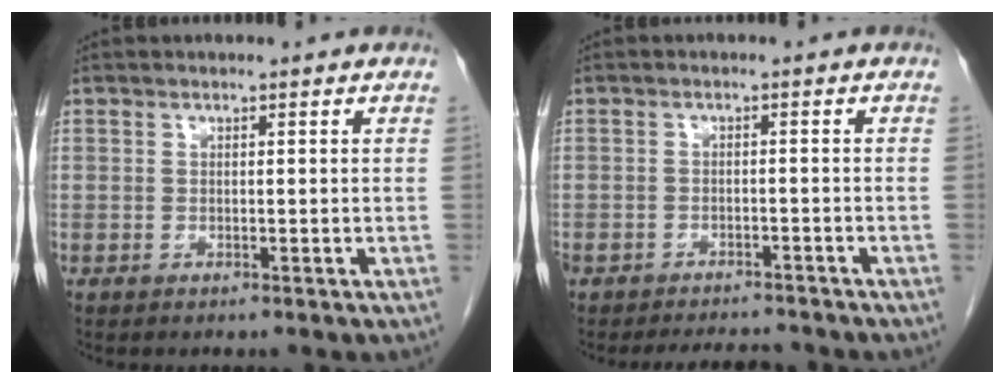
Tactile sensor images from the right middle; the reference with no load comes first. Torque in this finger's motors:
{"motor_torque": [0.14, -0.11, 0.03, 0.05]}